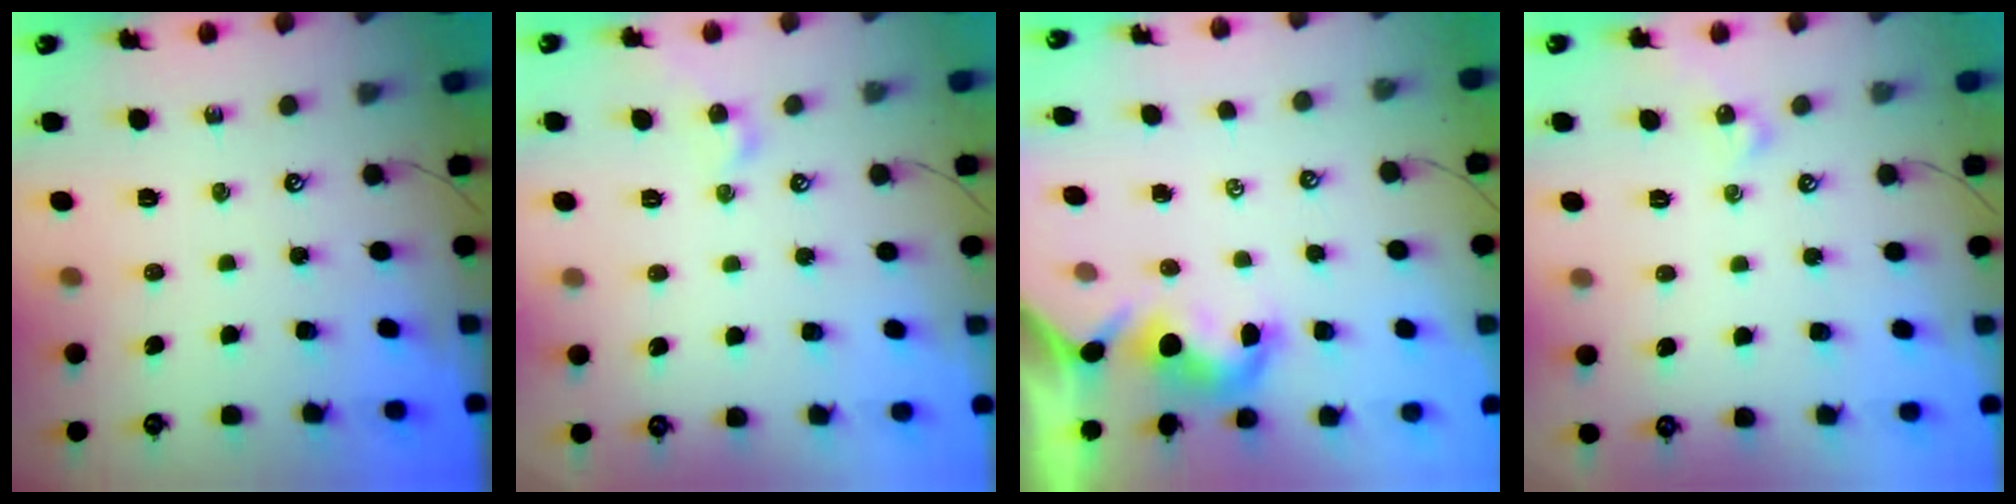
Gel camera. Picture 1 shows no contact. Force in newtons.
{"total": 2.5, "press": 2.5, "slide": 0.4}
{"total": 1.5, "press": 1.2, "slide": 0.9}
{"total": 1.8, "press": 1.7, "slide": 0.5}